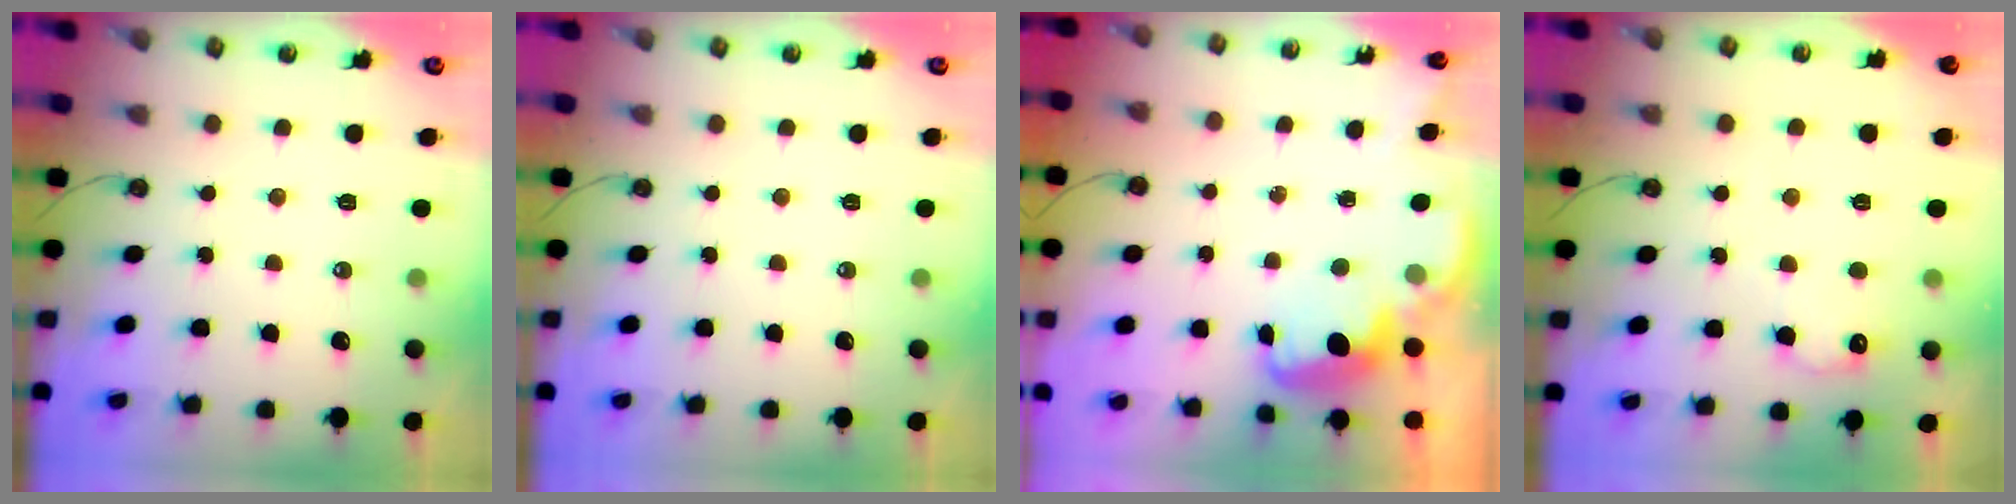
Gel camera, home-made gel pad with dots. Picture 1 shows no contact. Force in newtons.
{"total": 0.0}
{"total": 2.6, "press": 2.6, "slide": 0.5}
{"total": 7.1, "press": 7.1, "slide": 0.5}